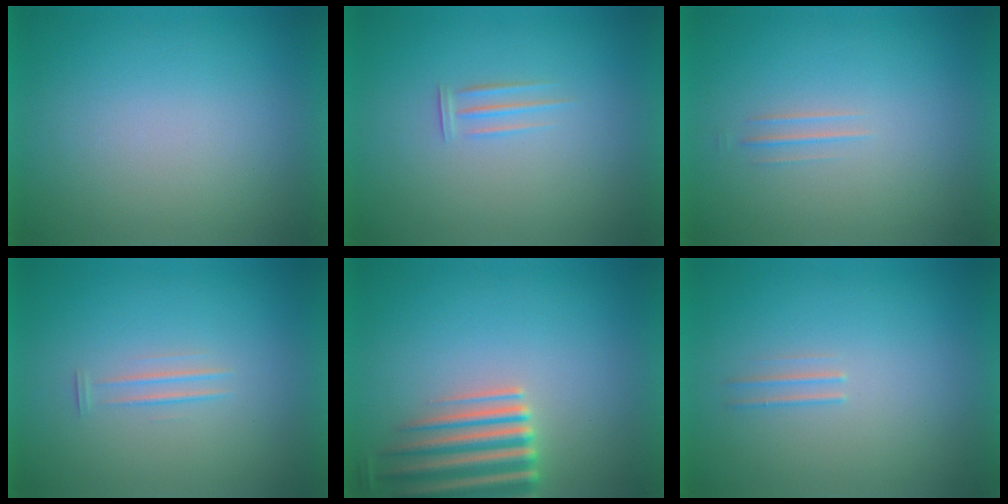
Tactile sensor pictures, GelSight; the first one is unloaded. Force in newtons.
{"total": 1.7}
{"total": 1.3}
{"total": 1.7}
{"total": 6.0}
{"total": 1.9}